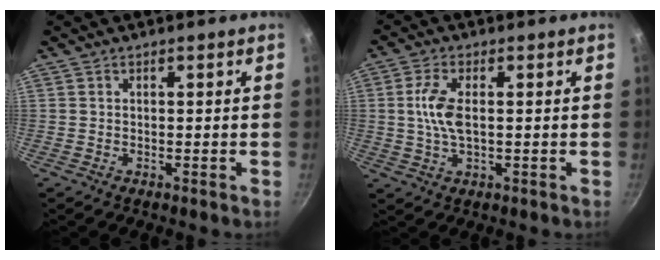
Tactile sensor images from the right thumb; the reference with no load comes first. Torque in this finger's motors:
{"motor_torque": [0.16, 1.83, 0.55, 0.20, 0.14]}